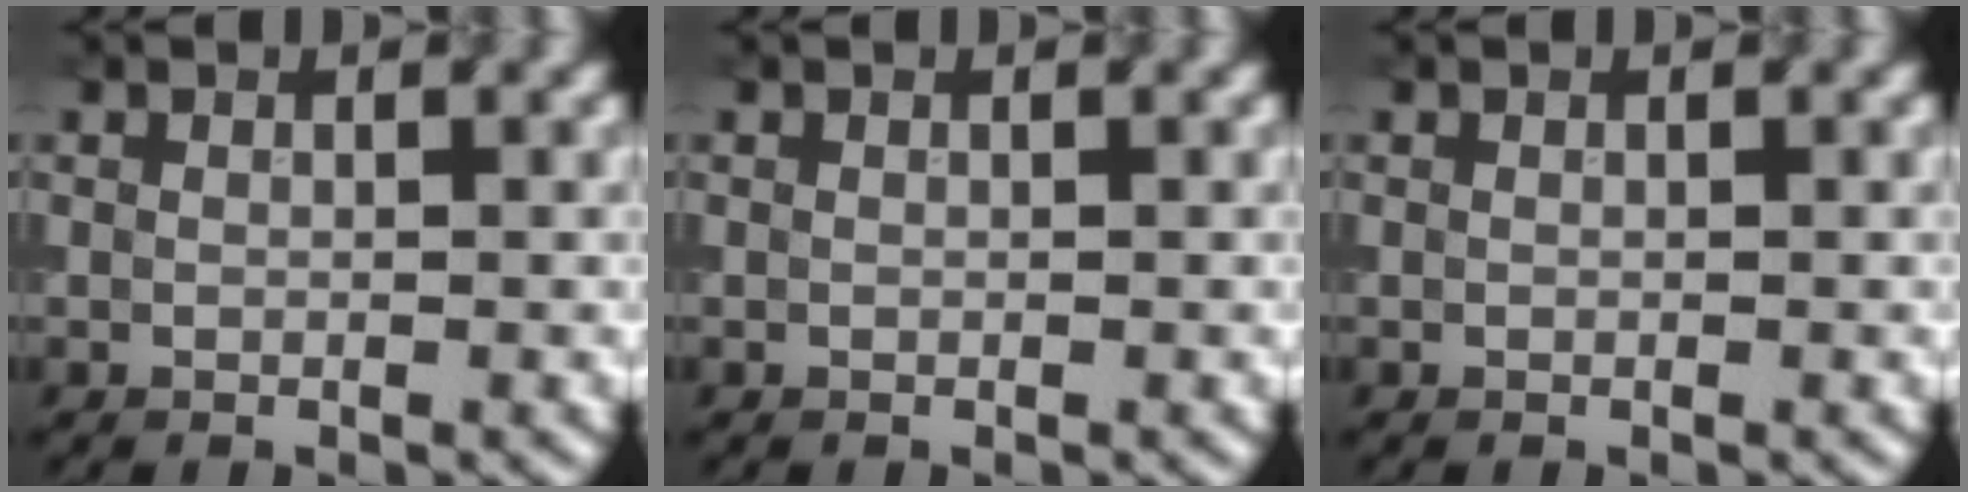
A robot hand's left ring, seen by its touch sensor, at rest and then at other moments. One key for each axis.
{"total": 0.0}
{"total": 0.0}